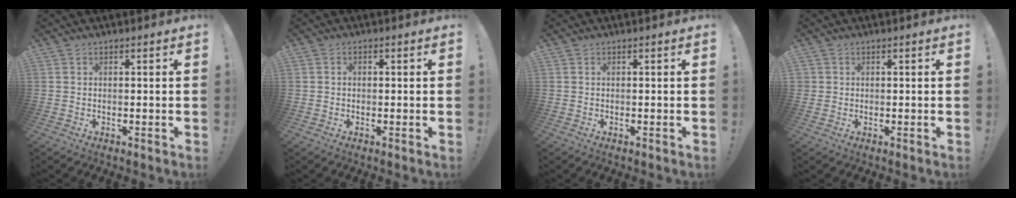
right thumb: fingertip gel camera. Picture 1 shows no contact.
{"total": 1.1, "force": [-0.5, 0.9, 0.4], "torque": [-0.010, 0.006, -0.008]}
{"total": 0.0}
{"total": 1.3, "force": [0.3, 1.2, -0.1], "torque": [0.007, -0.001, 0.006]}